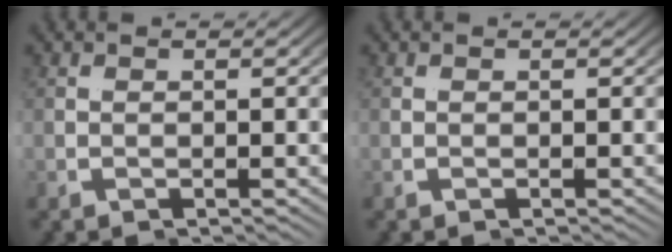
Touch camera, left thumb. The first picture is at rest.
{"total": 0.0}